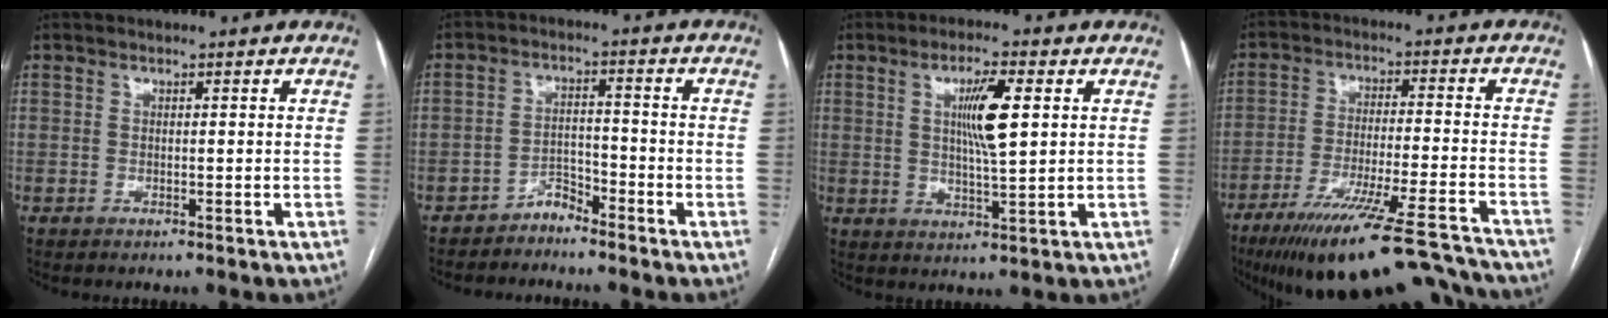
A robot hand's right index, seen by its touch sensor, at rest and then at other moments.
{"total": 3.0, "force": [-2.8, 1.0, 0.4], "torque": [0.004, 0.000, -0.049]}
{"total": 7.3, "force": [1.9, 0.7, 7.0], "torque": [-0.126, 0.000, 0.033]}
{"total": 22.5, "force": [-19.4, 1.9, 11.2], "torque": [-0.136, -0.019, -0.286]}